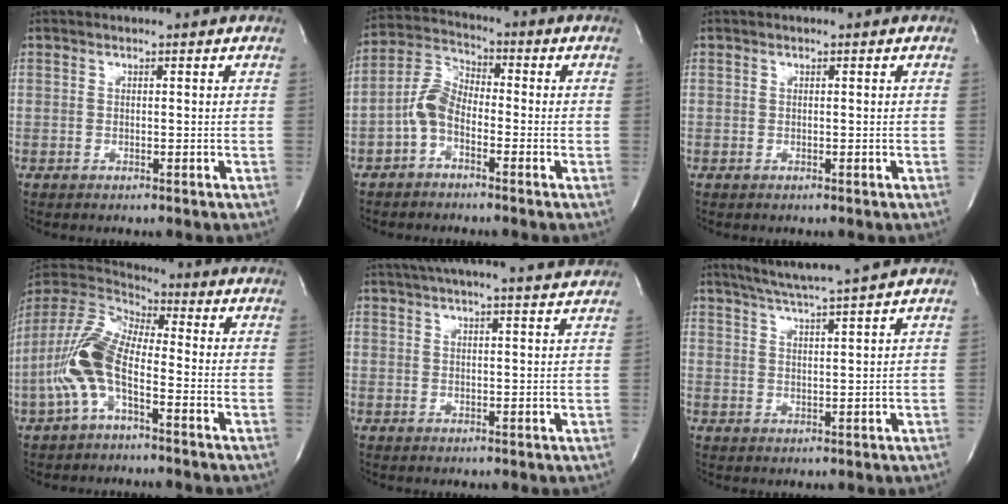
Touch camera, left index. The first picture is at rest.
{"total": 5.8, "force": [-2.5, 3.1, 4.2], "torque": [-0.103, 0.013, -0.056]}
{"total": 0.0}
{"total": 10.9, "force": [-3.7, 4.0, 9.5], "torque": [-0.229, 0.008, -0.078]}
{"total": 17.5, "force": [16.0, 0.2, 7.0], "torque": [-0.118, 0.015, 0.211]}
{"total": 7.1, "force": [6.0, -1.6, 3.3], "torque": [-0.065, -0.005, 0.103]}